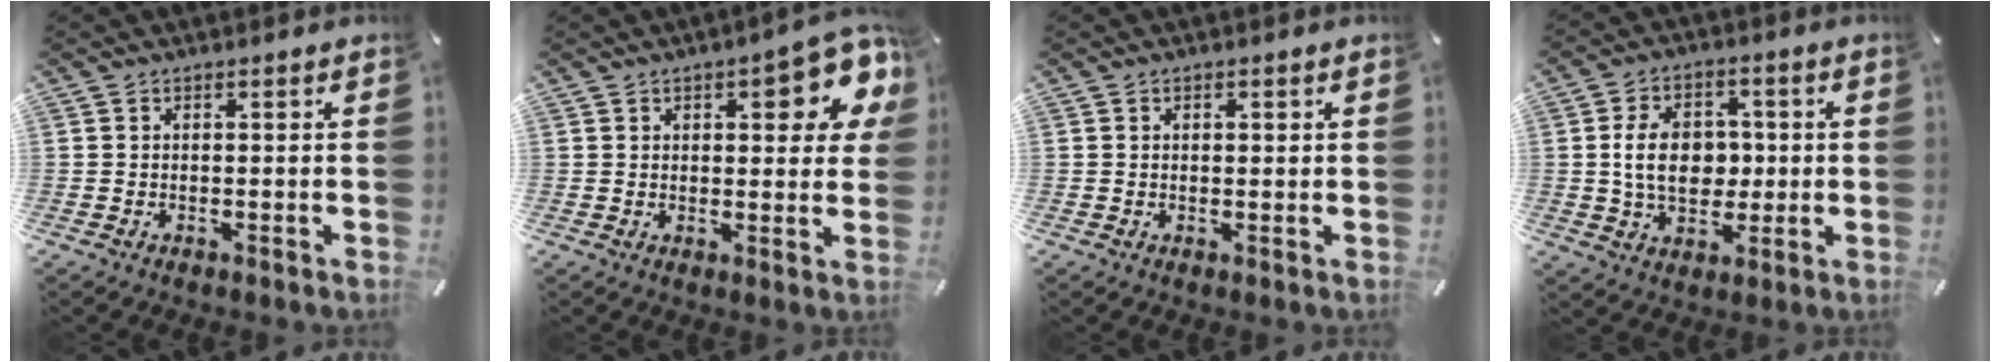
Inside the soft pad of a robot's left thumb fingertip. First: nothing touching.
{"total": 11.9, "force": [5.4, 5.0, 9.4], "torque": [-0.108, -0.027, 0.086]}
{"total": 0.9, "force": [0.3, 0.5, 0.7], "torque": [-0.015, 0.003, 0.005]}
{"total": 11.0, "force": [0.5, 8.0, 7.5], "torque": [-0.142, 0.008, 0.006]}